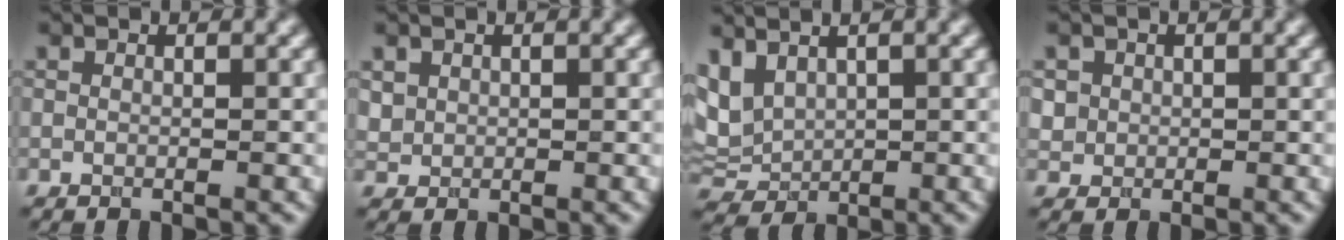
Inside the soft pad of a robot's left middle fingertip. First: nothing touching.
{"total": 1.0, "force": [0.4, 0.9, 0.1], "torque": [-0.005, -0.003, 0.016]}
{"total": 4.8, "force": [2.2, 2.9, 3.1], "torque": [-0.075, 0.008, 0.052]}
{"total": 1.4, "force": [0.2, 1.3, 0.2], "torque": [-0.001, -0.005, 0.021]}